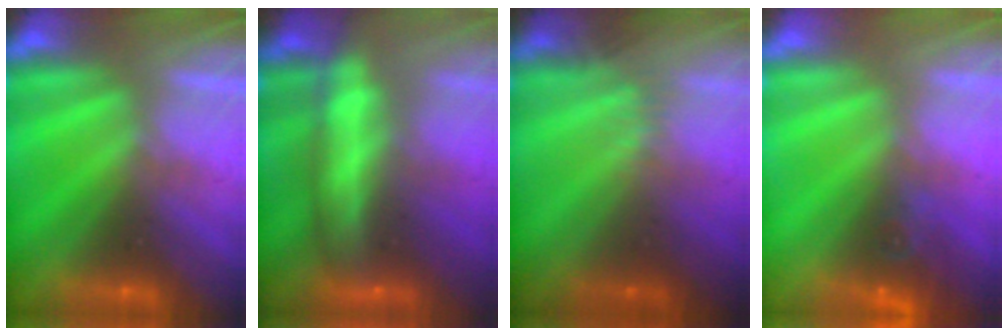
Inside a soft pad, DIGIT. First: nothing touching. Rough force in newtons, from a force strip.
{"total": 8.8}
{"total": 2.3}
{"total": 3.4}